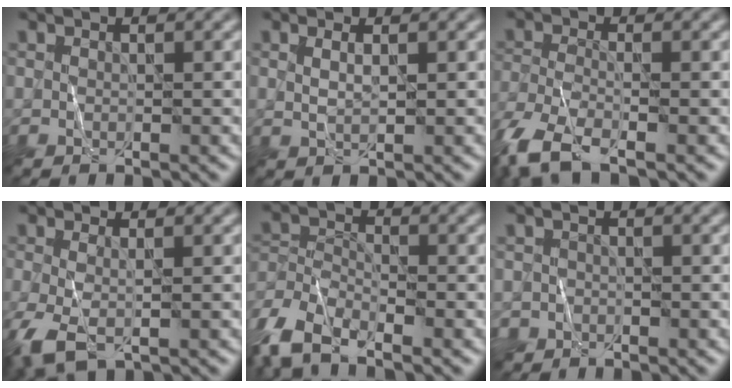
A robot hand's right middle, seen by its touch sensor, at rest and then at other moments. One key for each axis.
{"total": 1.1, "fx": 0.5, "fy": 0.2, "fz": 1.0, "tx": -0.020, "ty": 0.000, "tz": 0.012}
{"total": 6.2, "fx": -4.4, "fy": 2.1, "fz": 3.9, "tx": -0.091, "ty": -0.016, "tz": -0.097}
{"total": 3.8, "fx": -1.3, "fy": 1.9, "fz": 3.1, "tx": -0.076, "ty": -0.010, "tz": -0.027}
{"total": 6.1, "fx": -4.6, "fy": 2.4, "fz": 3.2, "tx": -0.067, "ty": -0.005, "tz": -0.102}
{"total": 1.7, "fx": -1.1, "fy": 1.2, "fz": -0.1, "tx": 0.013, "ty": 0.005, "tz": -0.021}